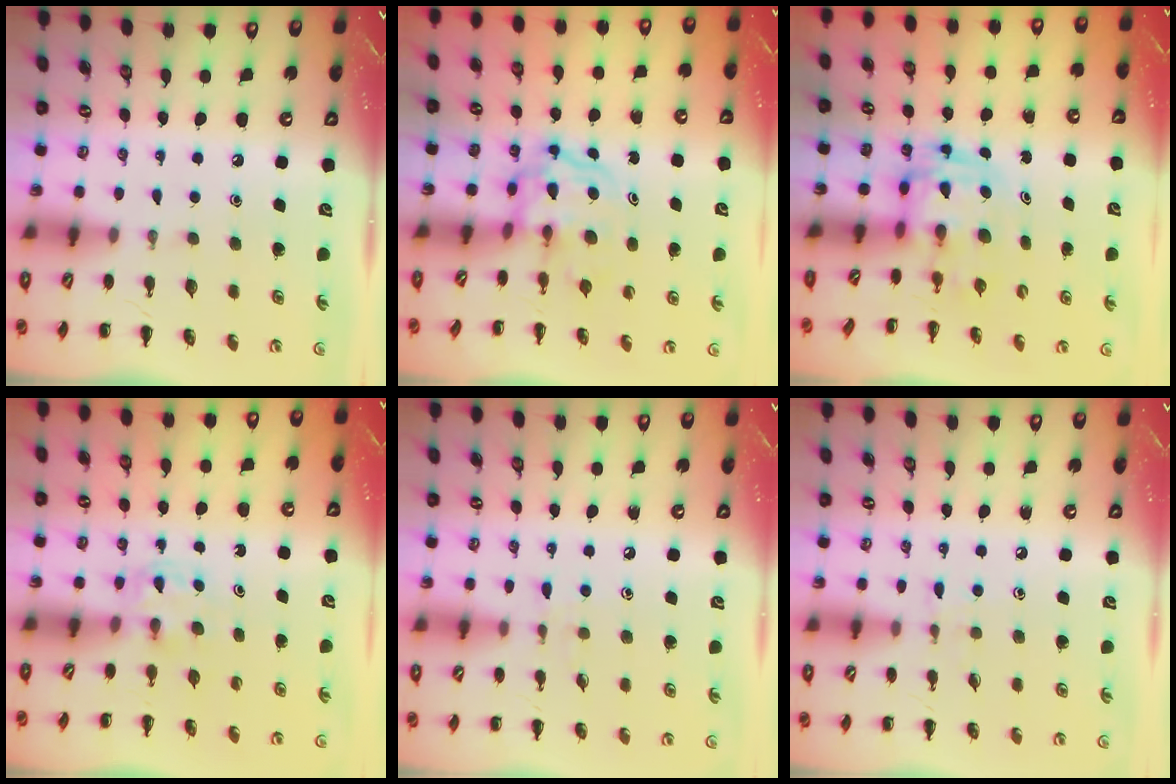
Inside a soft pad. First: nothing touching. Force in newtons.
{"total": 3.6, "press": 3.6, "slide": 0.4}
{"total": 2.9, "press": 2.9, "slide": 0.5}
{"total": 2.7, "press": 2.5, "slide": 1.0}
{"total": 4.8, "press": 4.4, "slide": 1.8}
{"total": 4.5, "press": 4.1, "slide": 1.8}